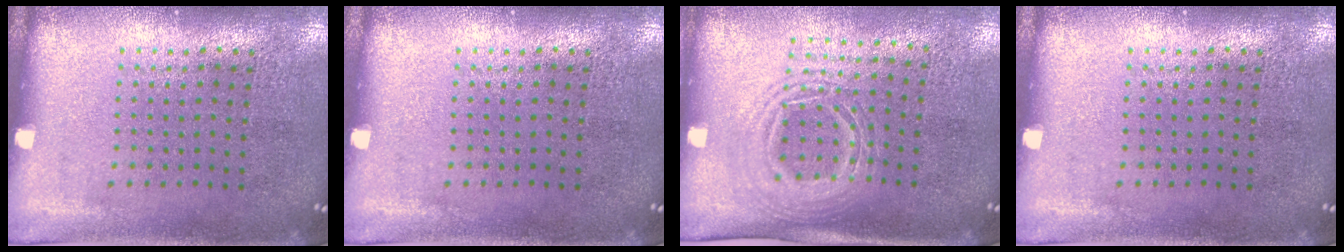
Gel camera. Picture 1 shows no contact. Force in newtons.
{"total": 0.0}
{"total": 1.5, "press": 1.3, "slide": 0.9}
{"total": 0.0}